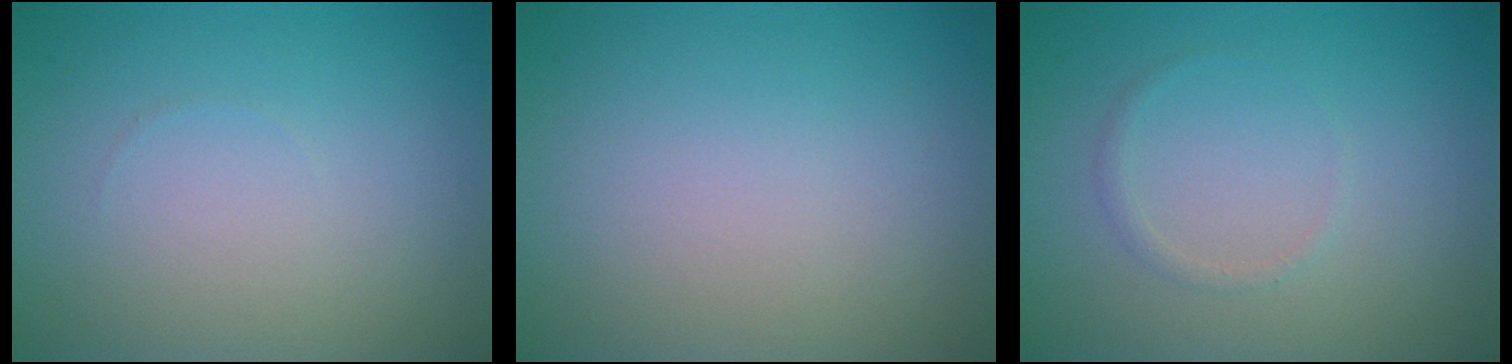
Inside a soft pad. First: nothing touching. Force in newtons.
{"total": 0.0}
{"total": 0.7, "press": 0.7, "slide": 0.0}